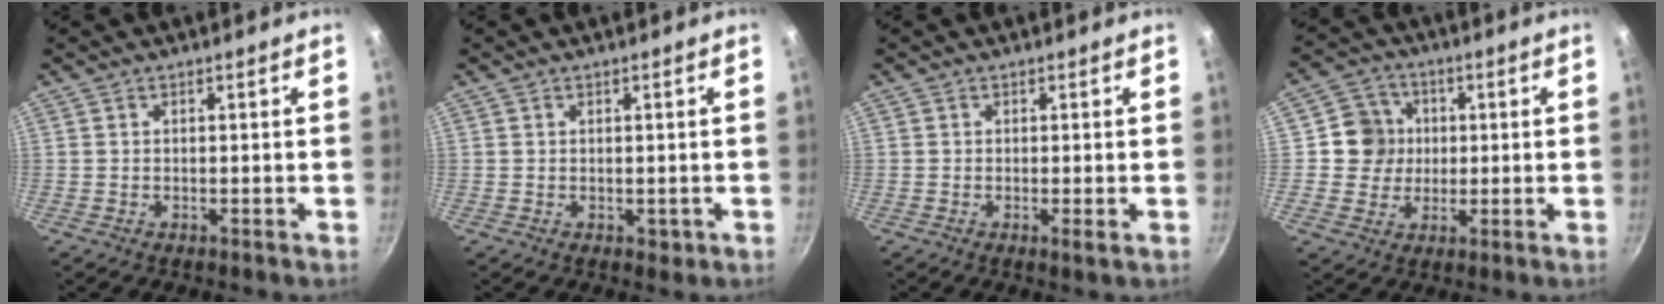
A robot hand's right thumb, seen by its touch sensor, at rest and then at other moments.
{"total": 1.5, "force": [0.0, 1.3, 0.8], "torque": [-0.006, 0.001, 0.002]}
{"total": 1.3, "force": [-0.3, 0.2, 1.3], "torque": [-0.024, -0.005, -0.007]}
{"total": 7.7, "force": [0.8, 7.4, 2.1], "torque": [0.006, 0.007, 0.001]}